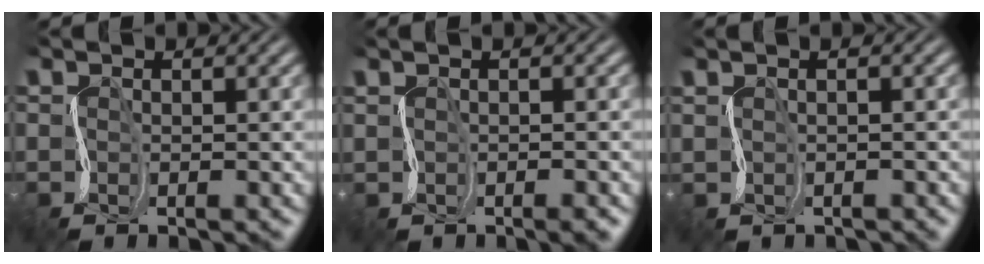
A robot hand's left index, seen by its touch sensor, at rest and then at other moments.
{"total": 0.7, "force": [0.0, 0.0, 0.7], "torque": [0.003, 0.008, 0.001]}
{"total": 1.3, "force": [1.2, -0.2, -0.6], "torque": [0.015, 0.009, 0.006]}